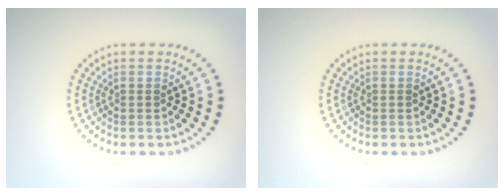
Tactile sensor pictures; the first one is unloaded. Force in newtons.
{"total": 0.0}